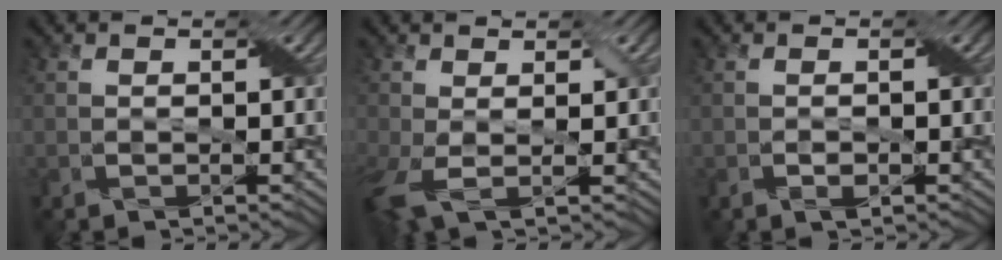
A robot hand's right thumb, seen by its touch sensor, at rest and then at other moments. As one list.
[{"total": 5.0, "force": [-0.3, 2.4, 4.4], "torque": [-0.116, -0.007, -0.007]}, {"total": 1.1, "force": [-0.5, 0.4, 0.9], "torque": [-0.018, 0.002, -0.008]}]